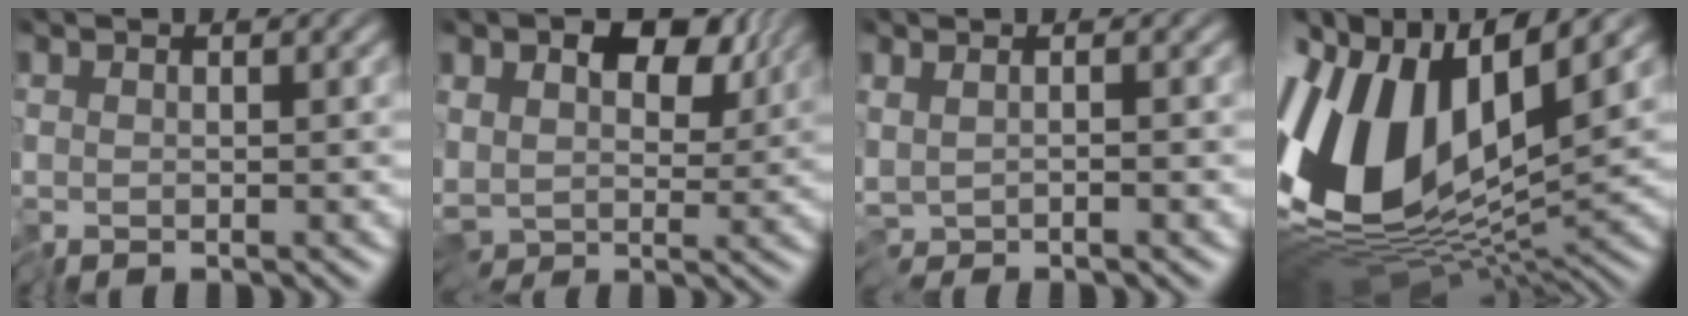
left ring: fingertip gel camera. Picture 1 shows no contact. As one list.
[{"total": 11.4, "force": [3.1, 7.6, 7.9], "torque": [-0.134, -0.006, 0.060]}, {"total": 1.5, "force": [-0.4, 0.6, 1.3], "torque": [-0.025, -0.002, -0.001]}, {"total": 14.9, "force": [0.9, 7.9, 12.6], "torque": [-0.275, 0.008, 0.006]}]